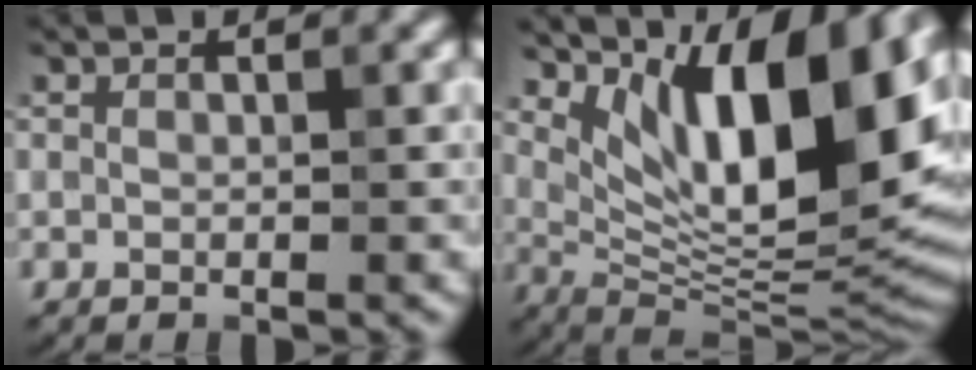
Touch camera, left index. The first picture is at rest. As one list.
[{"total": 14.6, "force": [5.7, 5.9, 12.1], "torque": [-0.164, -0.005, 0.105]}]